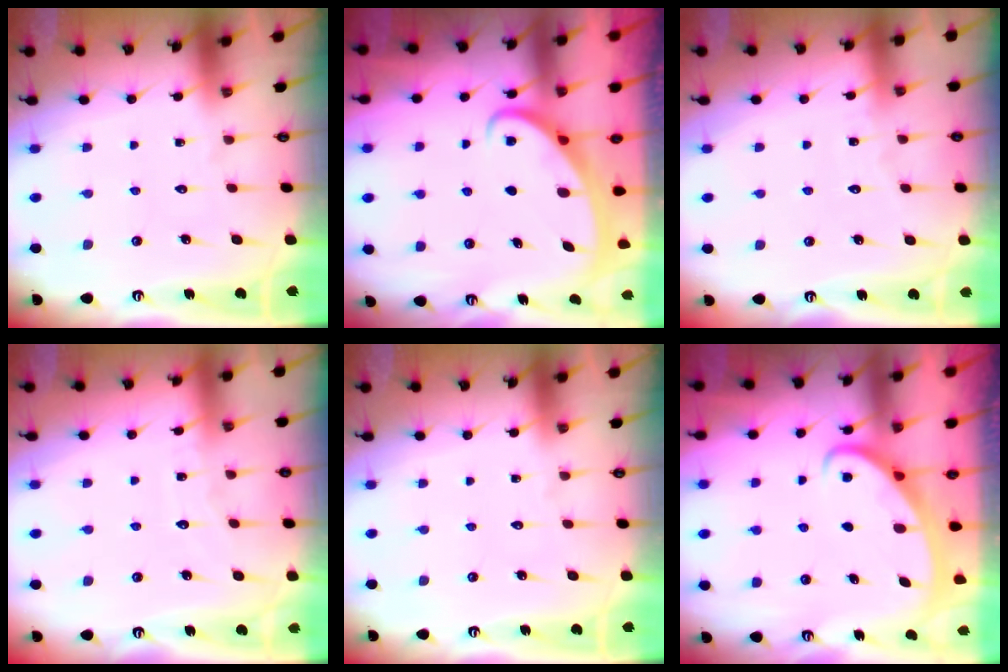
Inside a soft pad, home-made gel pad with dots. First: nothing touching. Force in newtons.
{"total": 2.6, "press": 2.6, "slide": 0.4}
{"total": 3.1, "press": 3.1, "slide": 0.4}
{"total": 4.1, "press": 4.1, "slide": 0.5}
{"total": 0.0}
{"total": 3.0, "press": 3.0, "slide": 0.4}